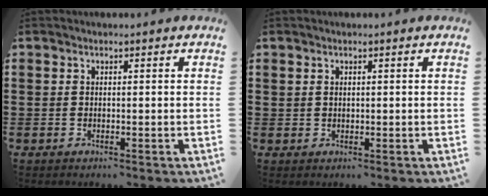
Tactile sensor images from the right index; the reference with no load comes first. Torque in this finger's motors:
{"motor_torque": [-0.42, 1.02, -0.08, -0.01]}